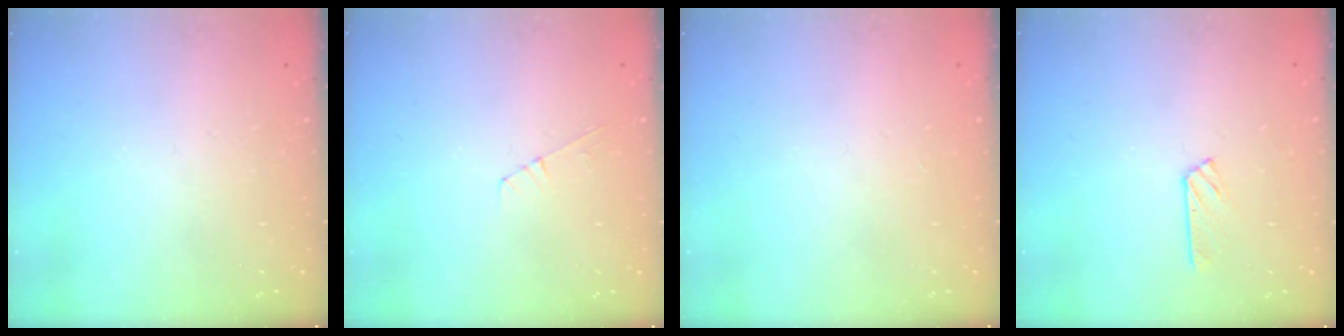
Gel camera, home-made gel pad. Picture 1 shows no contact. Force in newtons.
{"total": 5.3, "press": 5.2, "slide": 0.5}
{"total": 1.9, "press": 1.9, "slide": 0.3}
{"total": 3.7, "press": 3.7, "slide": 0.4}